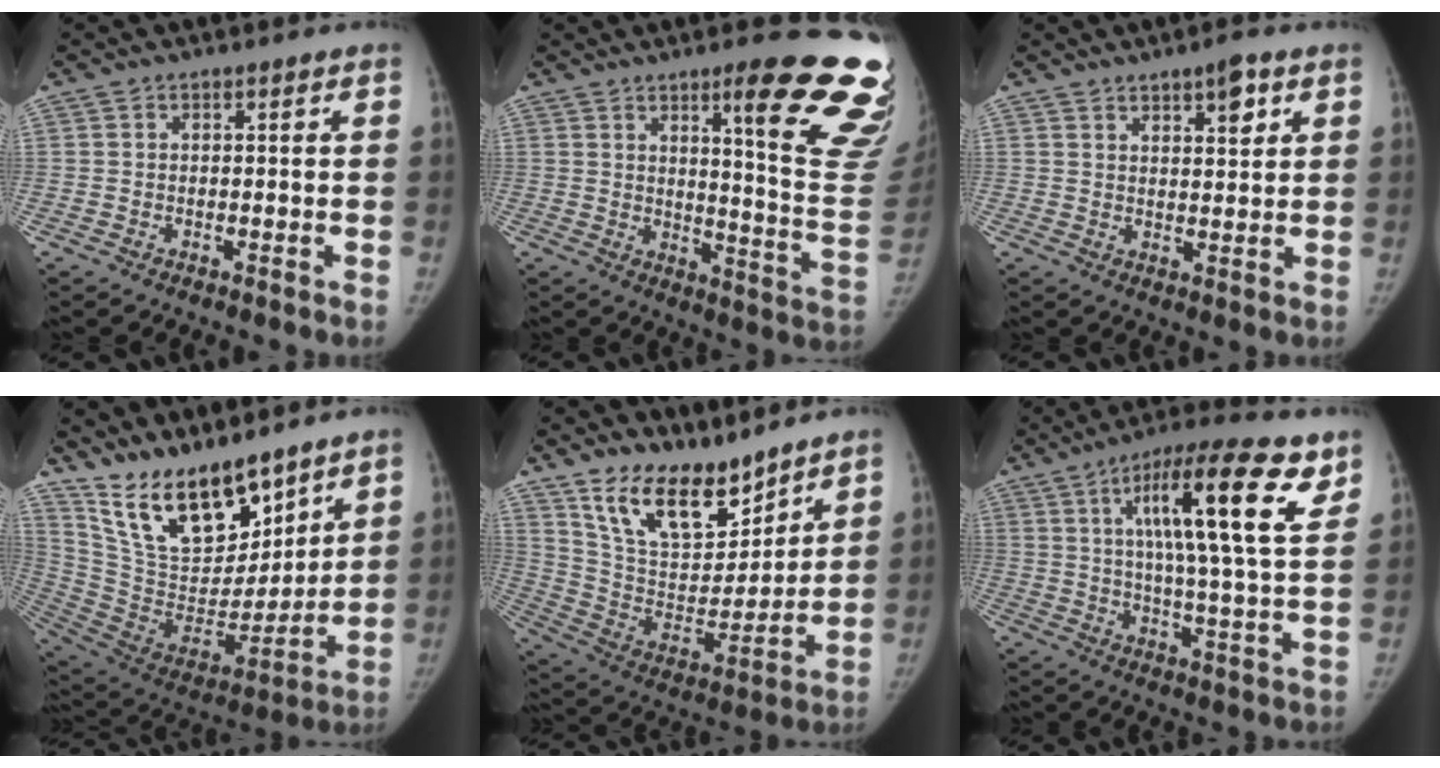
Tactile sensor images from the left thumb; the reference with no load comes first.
{"total": 23.0, "force": [13.1, 3.5, 18.6], "torque": [-0.173, -0.070, 0.174]}
{"total": 5.3, "force": [3.0, 1.9, 3.9], "torque": [-0.045, -0.016, 0.043]}
{"total": 20.3, "force": [15.1, 8.4, 10.6], "torque": [-0.139, -0.088, 0.283]}
{"total": 17.9, "force": [13.3, 8.2, 8.7], "torque": [-0.104, -0.077, 0.247]}
{"total": 19.4, "force": [8.7, 4.2, 16.8], "torque": [-0.239, -0.019, 0.130]}